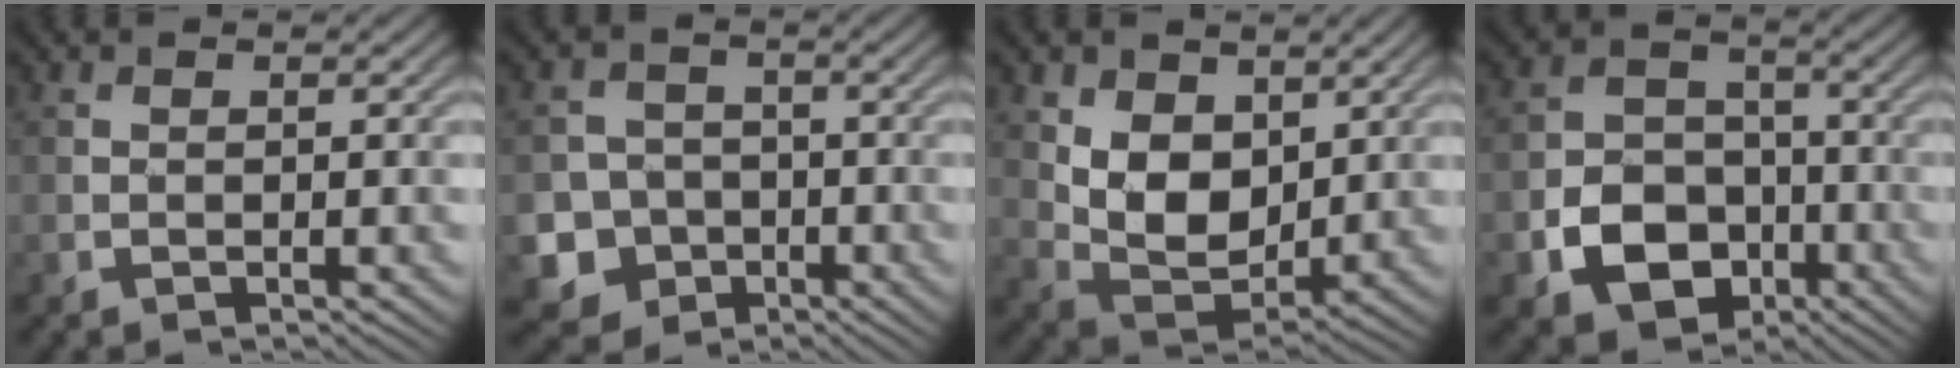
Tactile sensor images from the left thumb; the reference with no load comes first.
{"total": 7.0, "force": [-2.6, 6.3, 1.6], "torque": [-0.042, -0.011, -0.076]}
{"total": 7.8, "force": [2.6, 5.4, 5.0], "torque": [-0.121, -0.016, 0.050]}
{"total": 9.3, "force": [-4.0, 7.1, 4.5], "torque": [-0.099, -0.021, -0.078]}